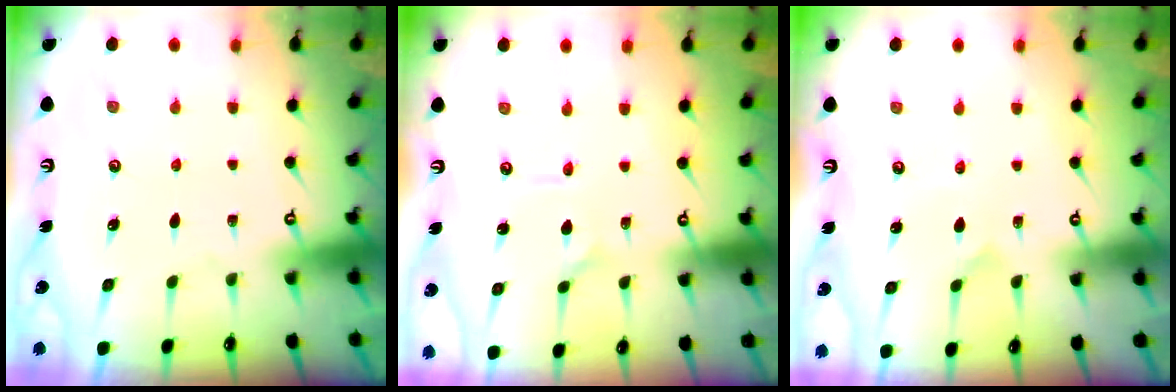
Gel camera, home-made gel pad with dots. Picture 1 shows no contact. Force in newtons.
{"total": 1.4, "press": 1.4, "slide": 0.0}
{"total": 1.3, "press": 1.3, "slide": 0.1}